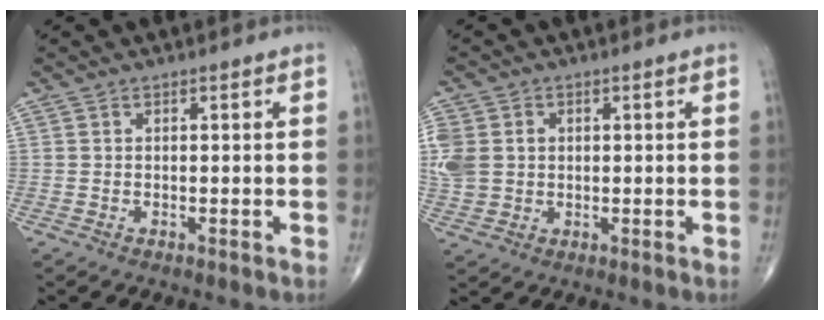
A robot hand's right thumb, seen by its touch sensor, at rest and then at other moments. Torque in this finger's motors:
{"motor_torque": [0.10, 0.03, 0.48, 0.22, 0.04]}